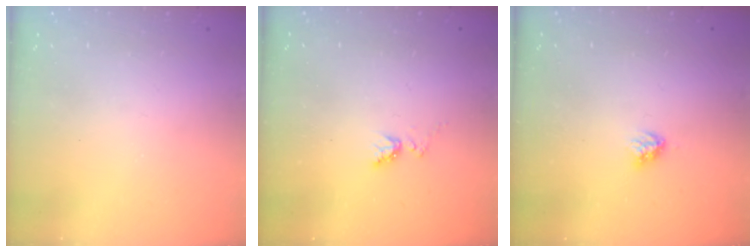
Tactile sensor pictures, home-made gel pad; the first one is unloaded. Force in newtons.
{"total": 4.4, "press": 4.4, "slide": 0.6}
{"total": 3.1, "press": 3.1, "slide": 0.3}